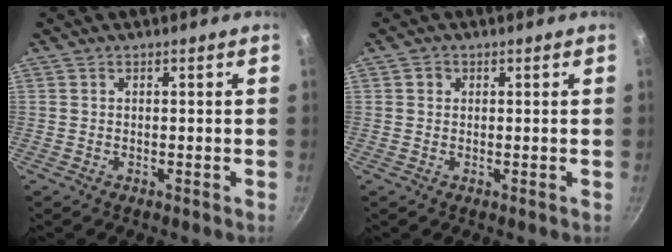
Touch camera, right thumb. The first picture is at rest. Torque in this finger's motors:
{"motor_torque": [0.91, 1.22, 0.13, 0.13, 0.44]}